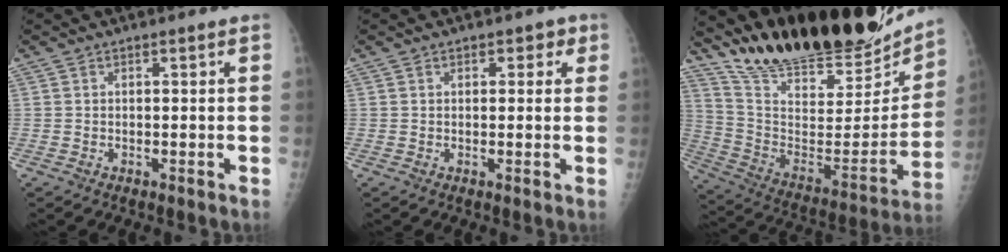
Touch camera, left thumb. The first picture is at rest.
{"total": 2.2, "force": [1.0, 1.6, 1.2], "torque": [0.008, 0.001, 0.007]}
{"total": 29.4, "force": [25.5, 7.9, 12.5], "torque": [-0.183, -0.120, 0.394]}